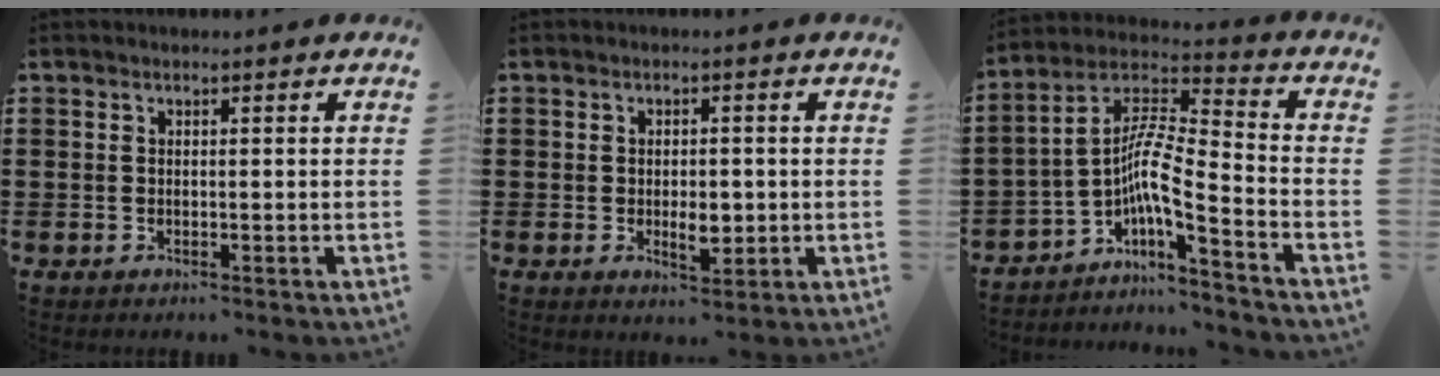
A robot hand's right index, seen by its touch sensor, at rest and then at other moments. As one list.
[{"total": 3.7, "force": [-0.4, 2.1, 3.1], "torque": [-0.050, 0.002, -0.010]}, {"total": 7.4, "force": [-3.4, 0.8, 6.5], "torque": [-0.142, -0.024, -0.078]}]